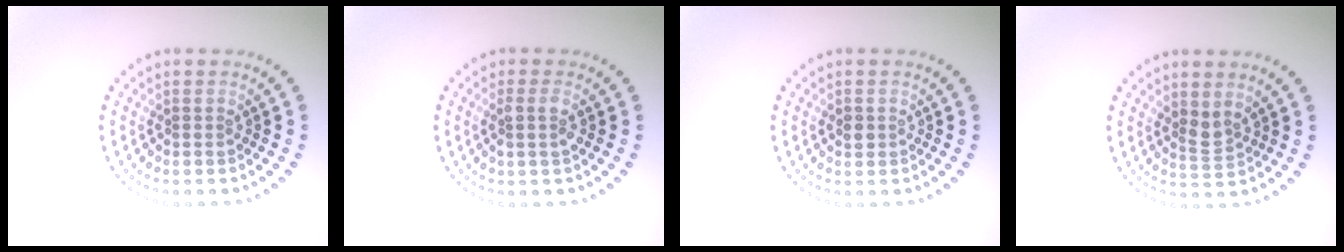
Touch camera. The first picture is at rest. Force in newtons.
{"total": 1.8, "press": 1.6, "slide": 0.7}
{"total": 1.0, "press": 1.0, "slide": 0.3}
{"total": 1.8, "press": 1.3, "slide": 1.2}